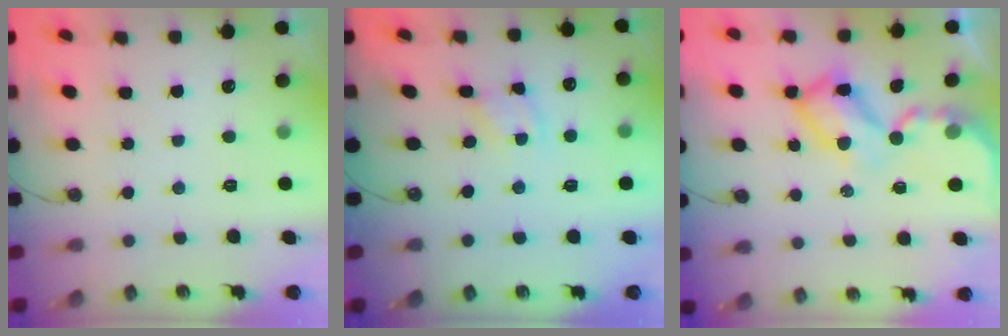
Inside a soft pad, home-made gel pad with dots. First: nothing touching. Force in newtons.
{"total": 1.9, "press": 1.9, "slide": 0.3}
{"total": 11.0, "press": 10.9, "slide": 1.0}